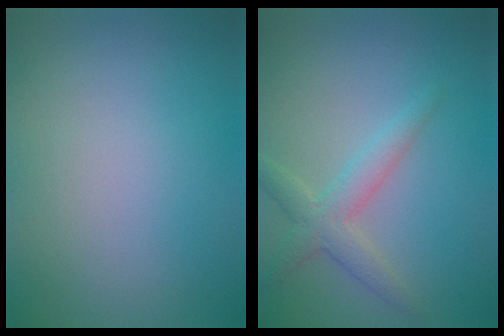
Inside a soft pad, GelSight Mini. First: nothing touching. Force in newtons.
{"total": 2.8, "press": 2.8, "slide": 0.1}